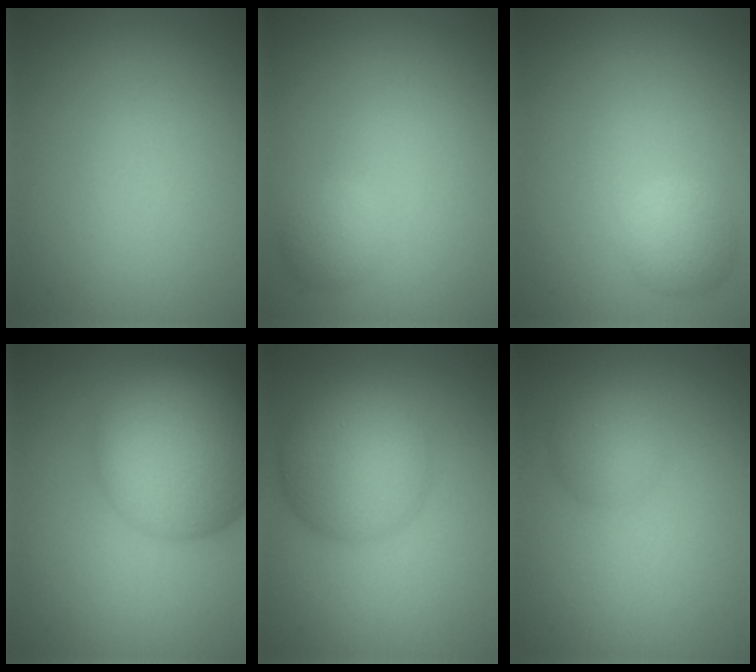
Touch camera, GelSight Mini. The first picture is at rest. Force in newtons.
{"total": 1.5, "press": 1.5, "slide": 0.1}
{"total": 2.1, "press": 2.1, "slide": 0.0}
{"total": 11.6, "press": 11.6, "slide": 0.6}
{"total": 6.5, "press": 6.5, "slide": 0.2}
{"total": 2.2, "press": 2.2, "slide": 0.0}